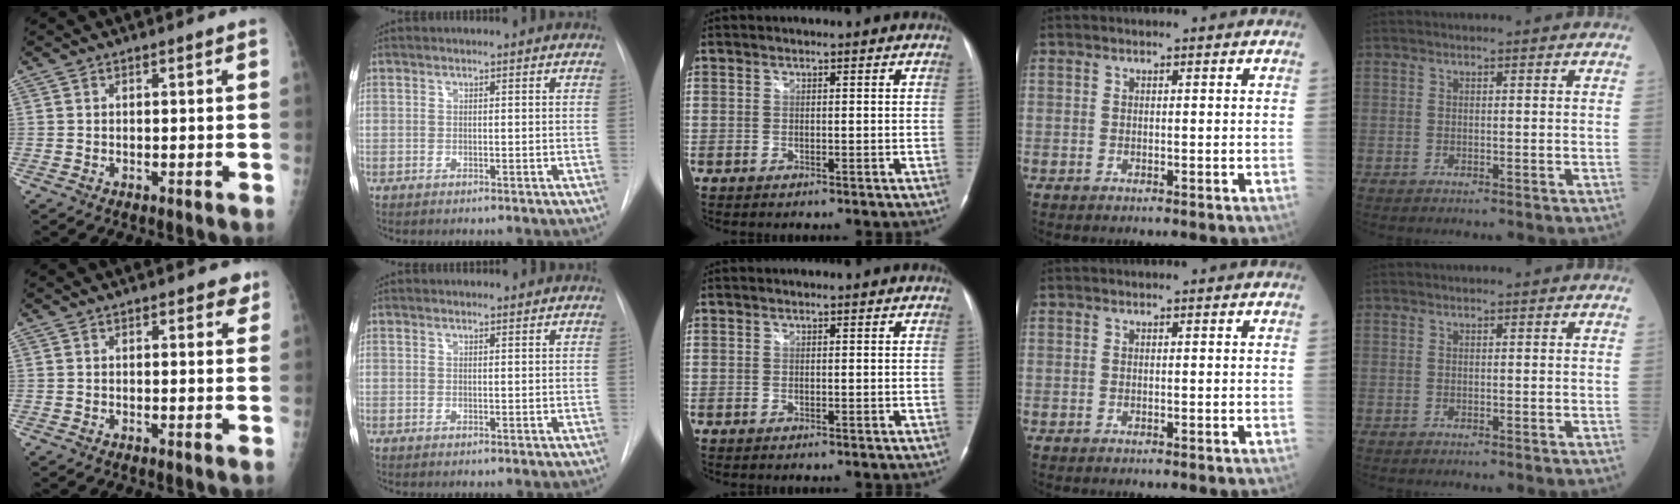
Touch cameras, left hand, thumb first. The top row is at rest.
{"thumb": {"total": 2.9, "force": [1.8, 1.4, 1.7], "torque": [0.000, -0.005, 0.017]}, "index": {"total": 0.7, "force": [0.7, 0.1, -0.1], "torque": [-0.008, -0.003, 0.009]}}